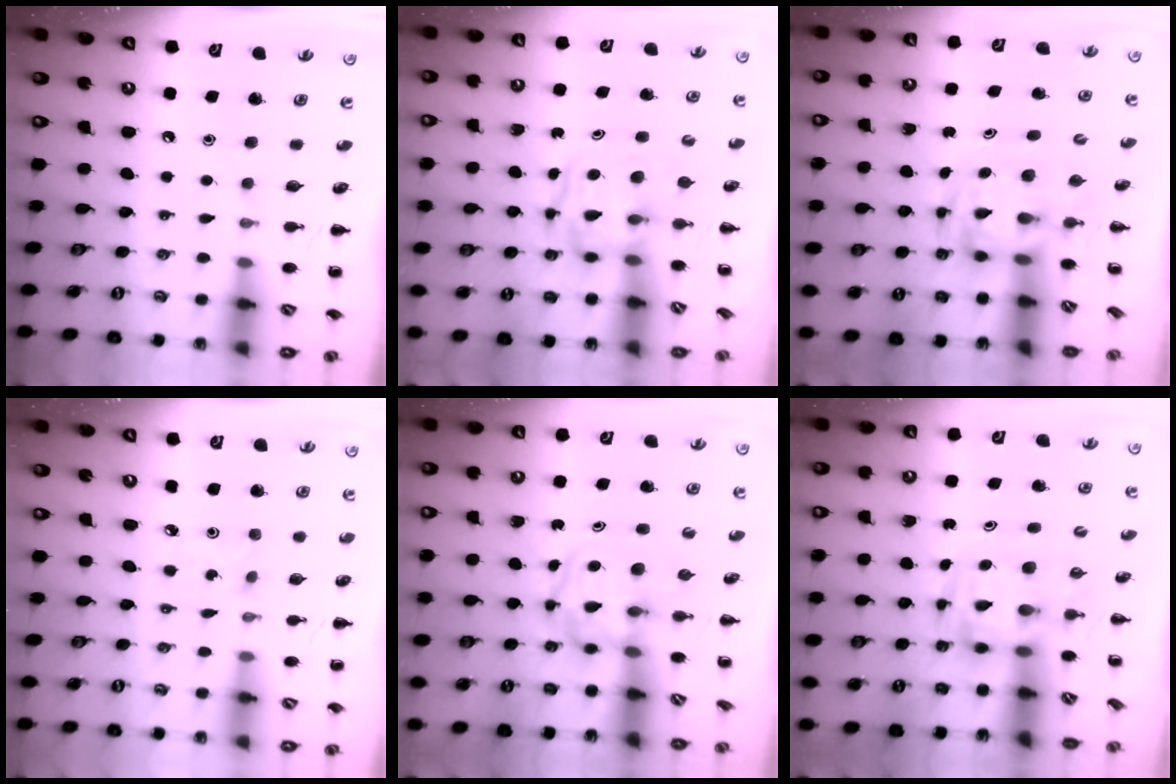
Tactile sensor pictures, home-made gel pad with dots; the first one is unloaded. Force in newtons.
{"total": 3.6, "press": 3.5, "slide": 0.3}
{"total": 3.4, "press": 3.3, "slide": 0.7}
{"total": 1.7, "press": 1.6, "slide": 0.6}
{"total": 3.9, "press": 3.9, "slide": 0.4}
{"total": 3.4, "press": 3.4, "slide": 0.6}